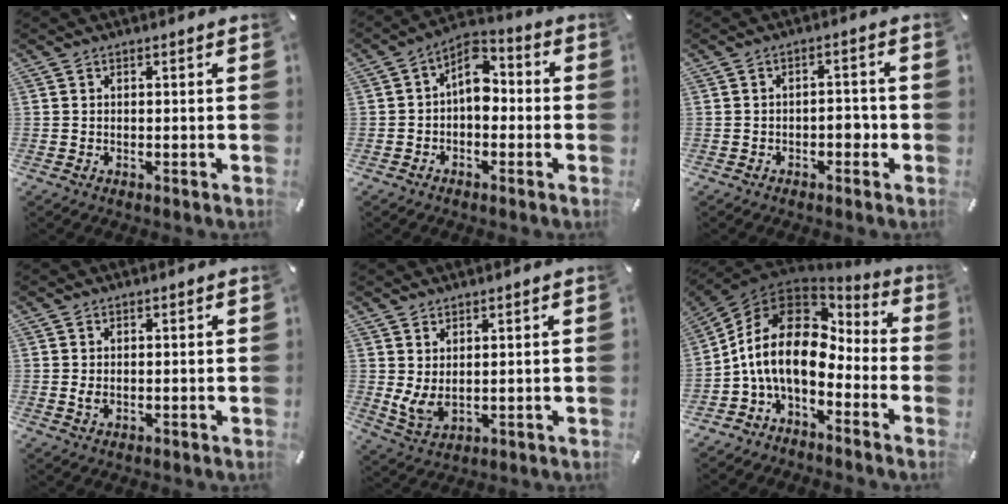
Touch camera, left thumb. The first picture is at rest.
{"total": 7.2, "force": [-0.1, 4.8, 5.4], "torque": [-0.084, 0.005, -0.004]}
{"total": 4.0, "force": [-1.5, 2.1, 3.0], "torque": [-0.050, 0.012, -0.026]}
{"total": 1.4, "force": [0.3, 0.9, 1.0], "torque": [-0.022, 0.003, 0.006]}
{"total": 4.7, "force": [2.0, 2.8, 3.1], "torque": [-0.082, -0.017, 0.039]}
{"total": 15.1, "force": [-1.4, 10.1, 11.1], "torque": [-0.243, 0.010, -0.028]}